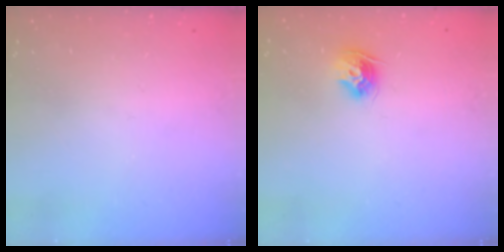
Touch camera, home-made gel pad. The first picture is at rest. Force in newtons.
{"total": 9.6, "press": 9.6, "slide": 0.7}